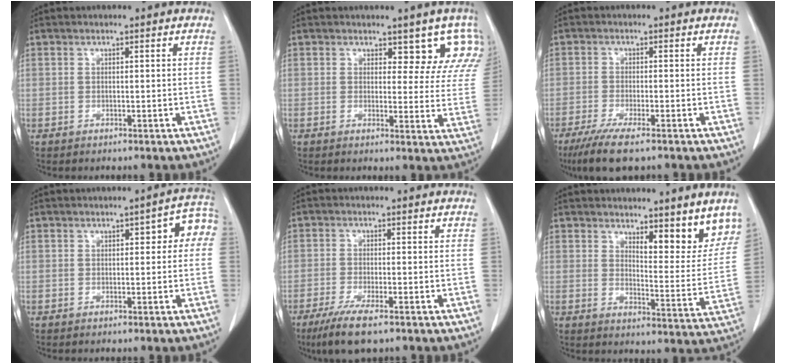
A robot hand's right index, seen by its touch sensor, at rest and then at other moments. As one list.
[{"total": 7.7, "force": [6.0, 4.0, 2.9], "torque": [-0.001, -0.008, 0.043]}, {"total": 7.4, "force": [-5.2, 1.0, 5.2], "torque": [-0.087, -0.018, -0.085]}, {"total": 4.9, "force": [0.8, 2.1, 4.4], "torque": [-0.041, 0.032, 0.005]}, {"total": 6.6, "force": [-4.3, 1.0, 4.9], "torque": [-0.089, -0.016, -0.073]}, {"total": 8.8, "force": [6.9, 2.0, 5.1], "torque": [-0.050, -0.024, 0.090]}]